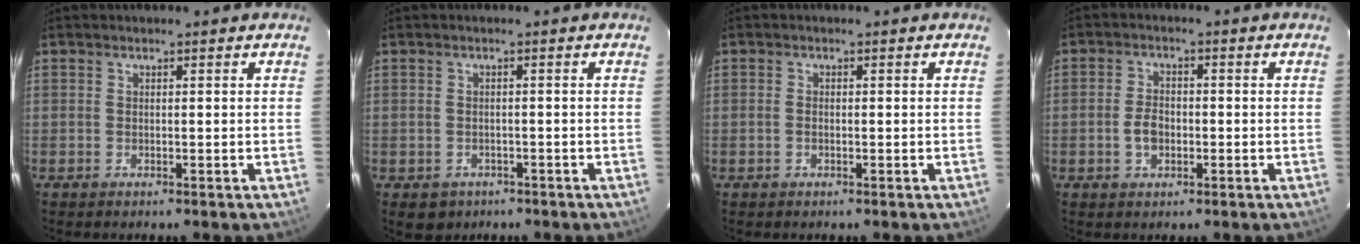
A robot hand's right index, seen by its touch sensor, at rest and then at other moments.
{"total": 3.8, "force": [-1.9, 3.1, 1.1], "torque": [-0.026, -0.001, -0.019]}
{"total": 1.0, "force": [-0.3, 0.6, 0.7], "torque": [-0.015, 0.002, -0.006]}
{"total": 5.8, "force": [-1.8, 3.5, 4.3], "torque": [-0.091, 0.008, -0.029]}